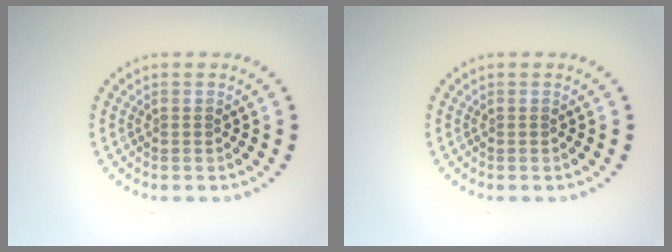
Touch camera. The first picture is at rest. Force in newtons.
{"total": 0.0}